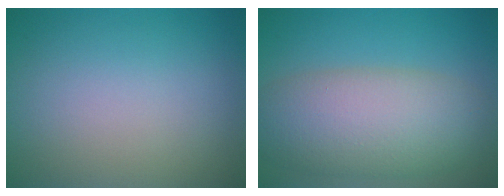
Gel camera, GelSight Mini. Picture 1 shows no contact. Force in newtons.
{"total": 8.3, "press": 8.3, "slide": 0.5}